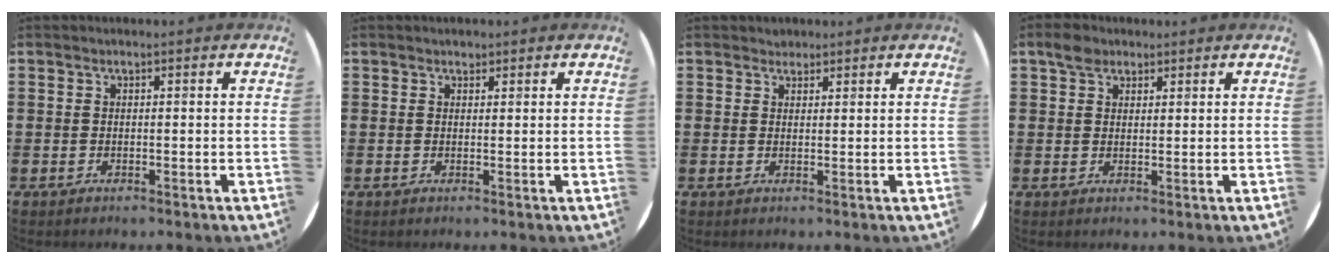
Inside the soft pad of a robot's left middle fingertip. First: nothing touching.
{"total": 0.8, "force": [0.7, 0.3, 0.0], "torque": [0.007, -0.002, 0.012]}
{"total": 0.8, "force": [0.8, 0.3, -0.1], "torque": [0.009, -0.001, 0.014]}
{"total": 2.9, "force": [2.2, 1.6, 0.9], "torque": [-0.007, 0.000, 0.038]}